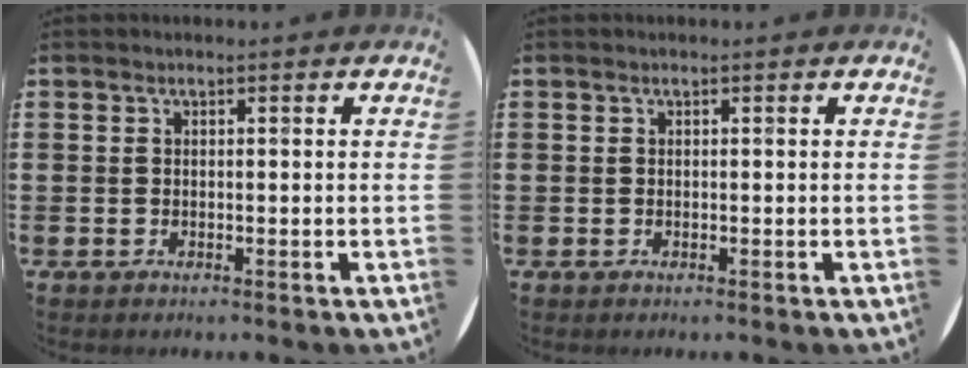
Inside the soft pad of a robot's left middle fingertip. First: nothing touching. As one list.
[{"total": 0.0}]